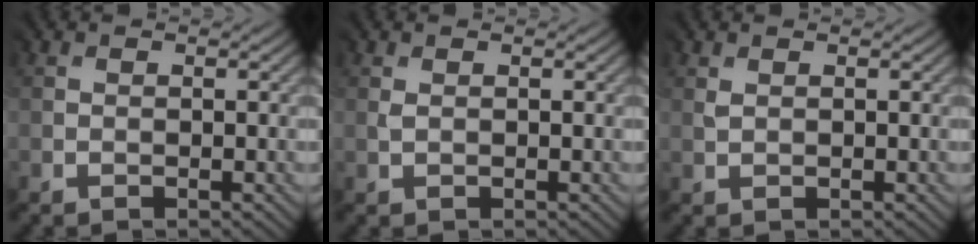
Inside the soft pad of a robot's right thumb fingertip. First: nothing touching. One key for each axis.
{"total": 0.6, "fx": 0.5, "fy": 0.3, "fz": 0.1, "tx": -0.009, "ty": 0.000, "tz": 0.010}
{"total": 0.9, "fx": 0.8, "fy": 0.3, "fz": 0.0, "tx": -0.006, "ty": 0.001, "tz": 0.016}